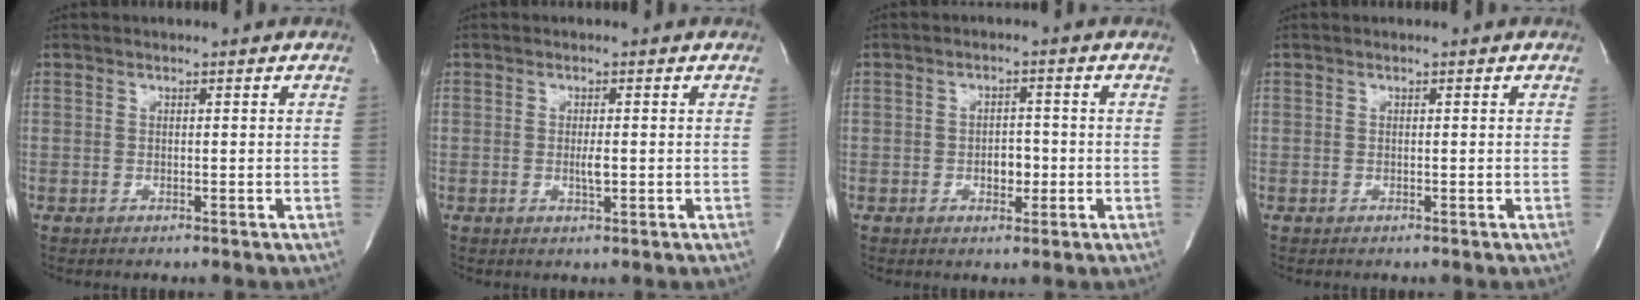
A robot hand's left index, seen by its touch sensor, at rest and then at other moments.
{"total": 1.5, "force": [-0.4, 0.3, 1.4], "torque": [-0.032, -0.005, -0.004]}
{"total": 3.0, "force": [-0.9, 1.8, 2.3], "torque": [-0.033, 0.002, -0.009]}
{"total": 0.0}